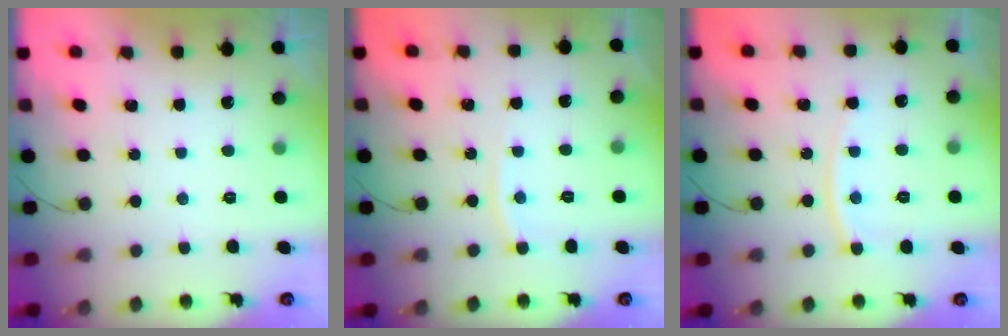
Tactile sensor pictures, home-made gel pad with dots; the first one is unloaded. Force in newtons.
{"total": 3.7, "press": 3.7, "slide": 0.4}
{"total": 9.2, "press": 9.1, "slide": 1.2}